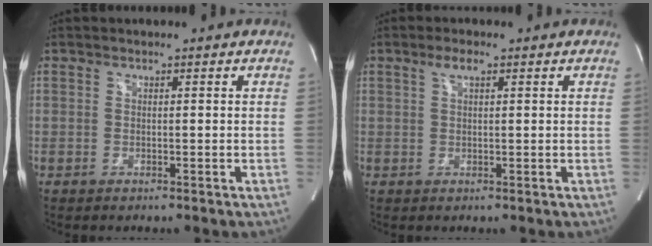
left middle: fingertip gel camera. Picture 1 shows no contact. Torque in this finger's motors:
{"motor_torque": [0.50, -0.29, 0.28, 0.06]}